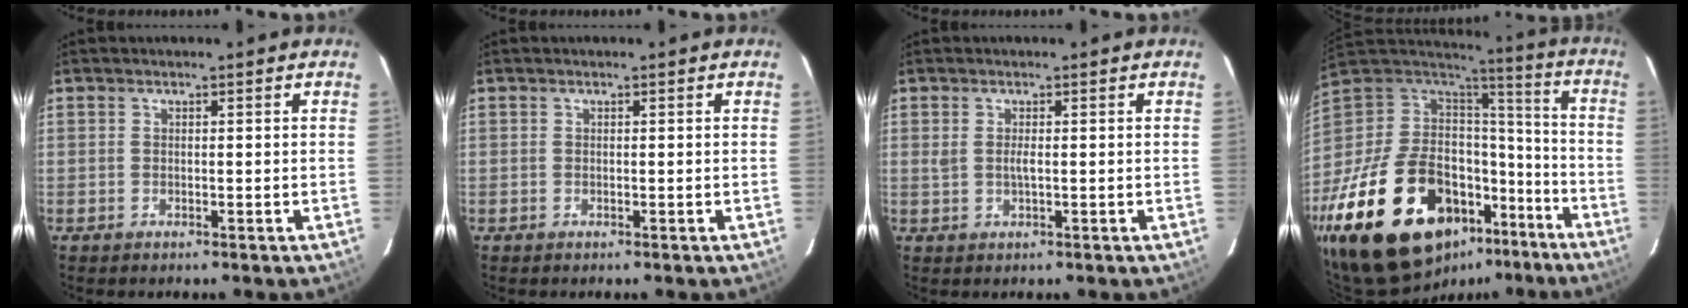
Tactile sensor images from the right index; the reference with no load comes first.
{"total": 0.0}
{"total": 1.6, "force": [0.1, 0.2, 1.6], "torque": [-0.032, -0.001, 0.002]}
{"total": 32.5, "force": [-18.5, 16.5, 21.0], "torque": [-0.405, -0.019, -0.281]}